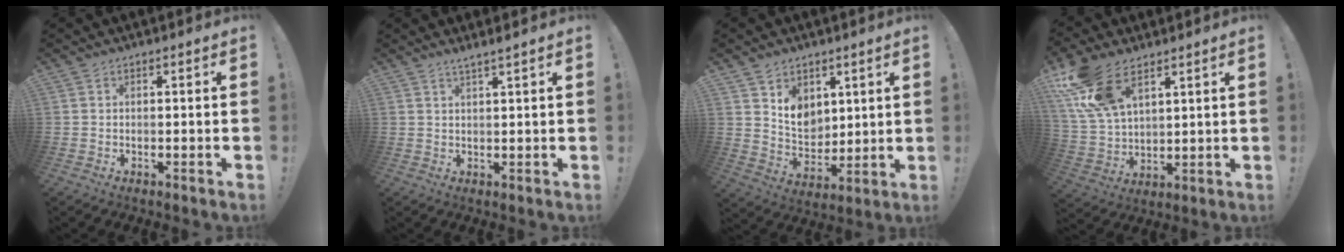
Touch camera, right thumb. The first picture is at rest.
{"total": 2.5, "force": [1.9, -0.3, 1.6], "torque": [-0.027, -0.010, 0.032]}
{"total": 9.1, "force": [5.4, 7.0, 2.4], "torque": [-0.036, -0.047, 0.109]}
{"total": 15.4, "force": [9.2, 8.1, 9.3], "torque": [-0.189, -0.037, 0.175]}